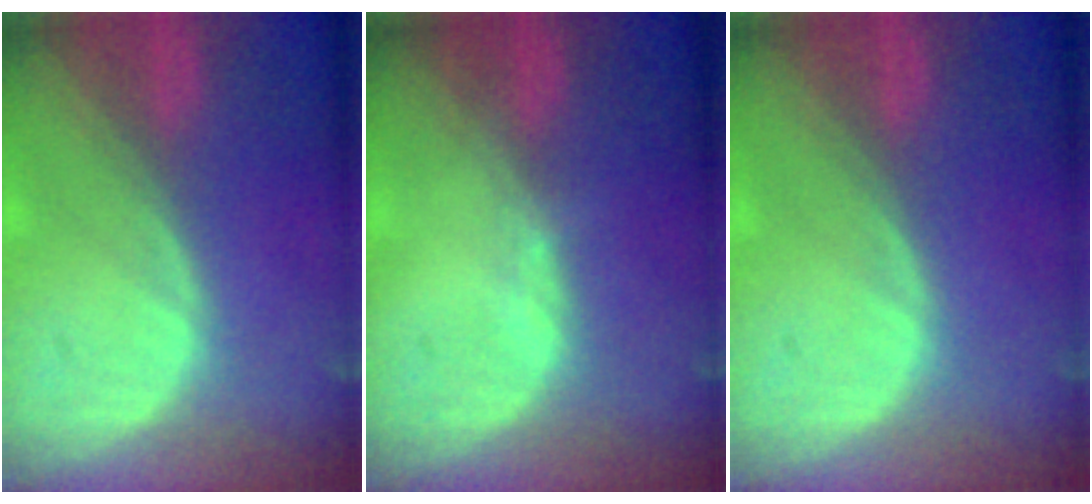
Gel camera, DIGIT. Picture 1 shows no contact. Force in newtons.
{"total": 0.6, "press": 0.5, "slide": 0.4}
{"total": 0.0}